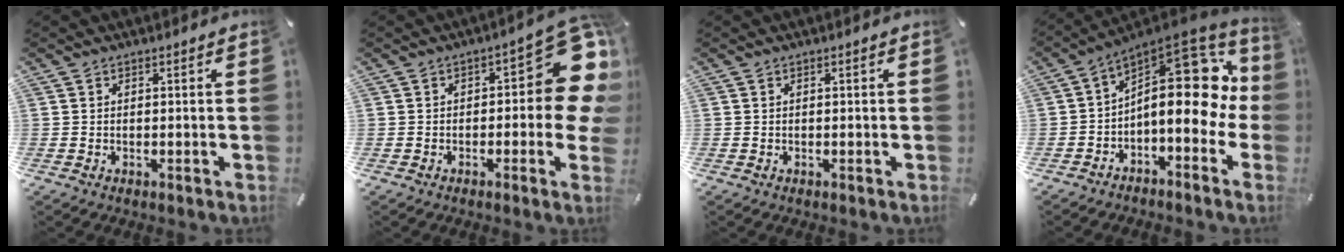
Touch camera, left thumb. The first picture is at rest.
{"total": 14.9, "force": [2.6, 6.5, 13.1], "torque": [-0.146, -0.022, 0.043]}
{"total": 0.0}
{"total": 19.4, "force": [2.3, 9.9, 16.6], "torque": [-0.237, -0.041, 0.038]}